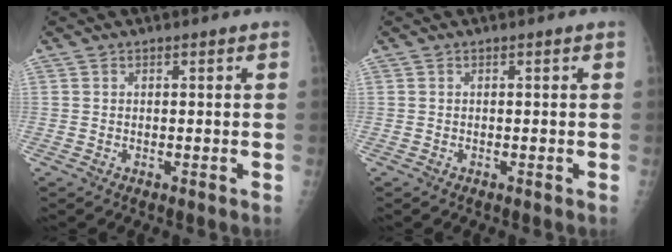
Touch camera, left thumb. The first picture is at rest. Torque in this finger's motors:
{"motor_torque": [0.83, -1.01, 0.18, 0.00, 0.07]}